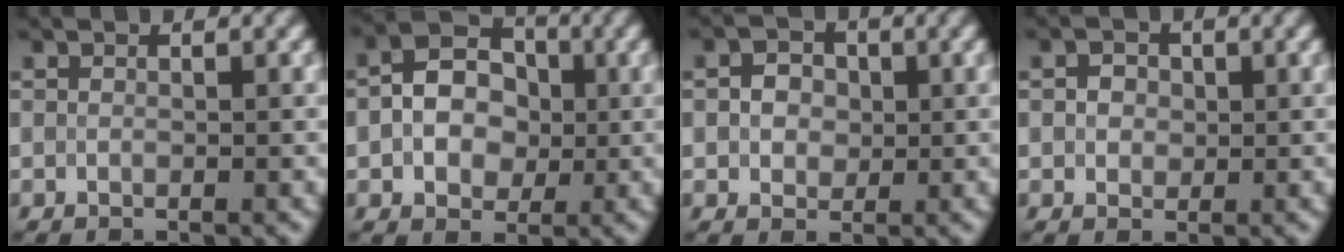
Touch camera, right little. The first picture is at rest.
{"total": 5.4, "force": [-0.3, 4.1, 3.5], "torque": [-0.053, 0.011, -0.017]}
{"total": 2.5, "force": [0.2, 2.0, 1.4], "torque": [-0.023, 0.005, -0.002]}
{"total": 1.9, "force": [0.4, 1.5, 1.0], "torque": [-0.015, 0.010, -0.002]}